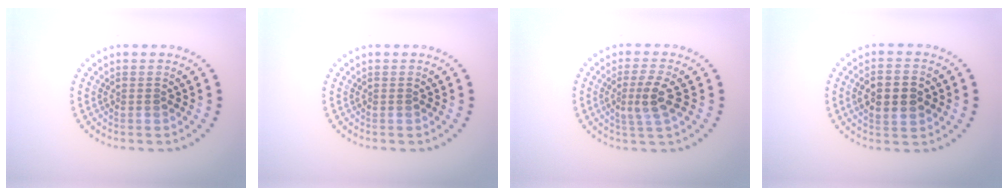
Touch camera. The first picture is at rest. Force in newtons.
{"total": 0.0}
{"total": 2.8, "press": 2.5, "slide": 1.2}
{"total": 4.5, "press": 4.5, "slide": 0.2}